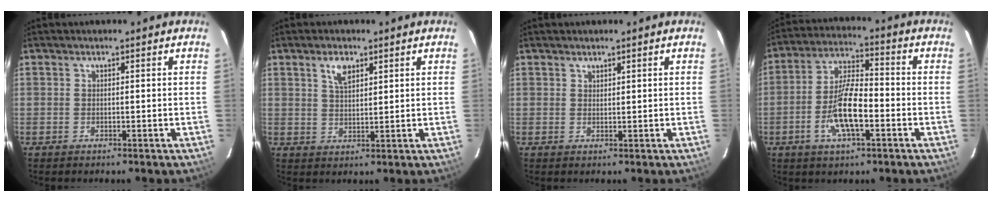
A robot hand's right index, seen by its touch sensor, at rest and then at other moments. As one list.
[{"total": 4.0, "force": [2.3, 1.9, 2.7], "torque": [-0.048, 0.006, 0.044]}, {"total": 0.9, "force": [0.8, 0.4, 0.0], "torque": [-0.001, 0.001, 0.016]}, {"total": 10.9, "force": [-3.8, 3.5, 9.6], "torque": [-0.193, 0.000, -0.071]}]